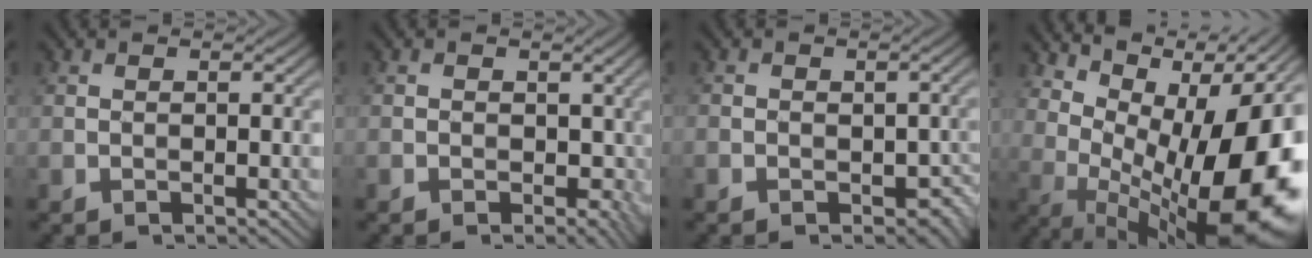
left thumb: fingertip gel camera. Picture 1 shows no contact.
{"total": 3.3, "force": [-0.4, 2.7, 1.9], "torque": [-0.020, -0.012, -0.004]}
{"total": 4.1, "force": [-2.0, 3.0, 2.1], "torque": [-0.022, -0.011, -0.025]}
{"total": 16.4, "force": [3.5, 6.5, 14.6], "torque": [-0.188, 0.023, 0.075]}